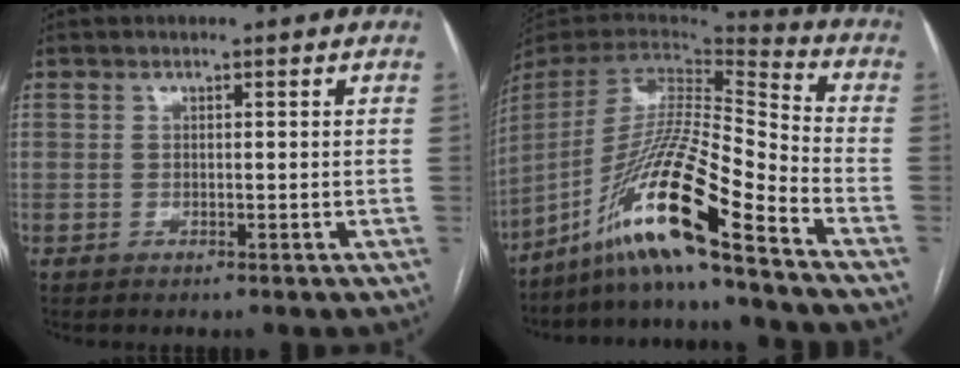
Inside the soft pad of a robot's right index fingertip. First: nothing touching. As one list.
[{"total": 19.7, "force": [-13.7, -1.0, 14.1], "torque": [-0.298, -0.019, -0.257]}]